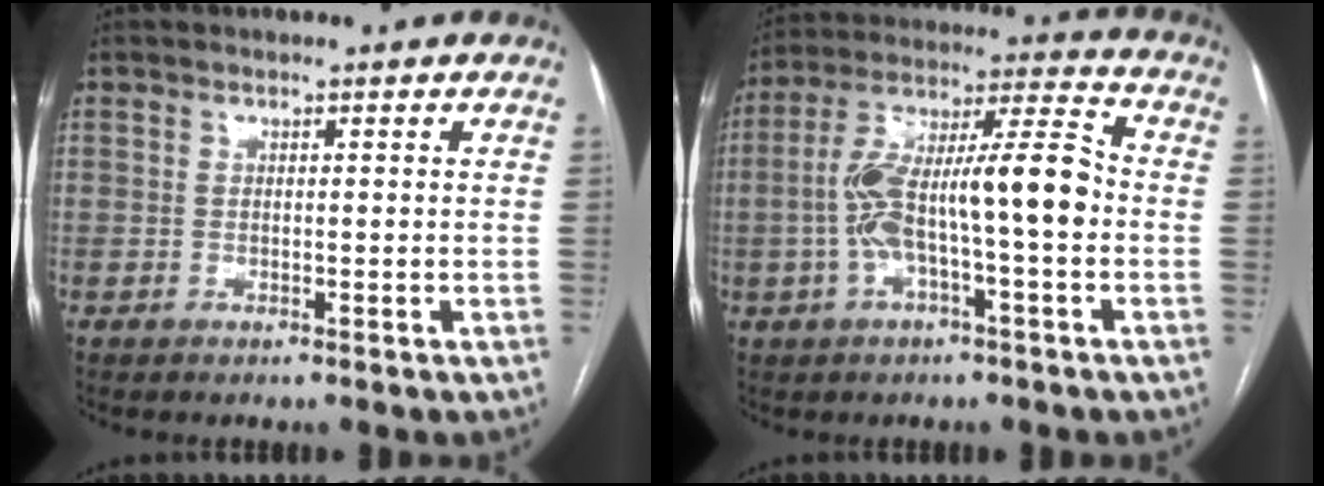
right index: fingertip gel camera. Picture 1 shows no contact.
{"total": 14.7, "force": [-2.0, 2.3, 14.3], "torque": [-0.264, 0.037, -0.034]}